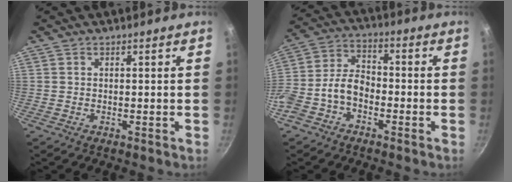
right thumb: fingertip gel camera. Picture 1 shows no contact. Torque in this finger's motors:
{"motor_torque": [0.36, 0.43, 0.91, -0.73, 0.19]}